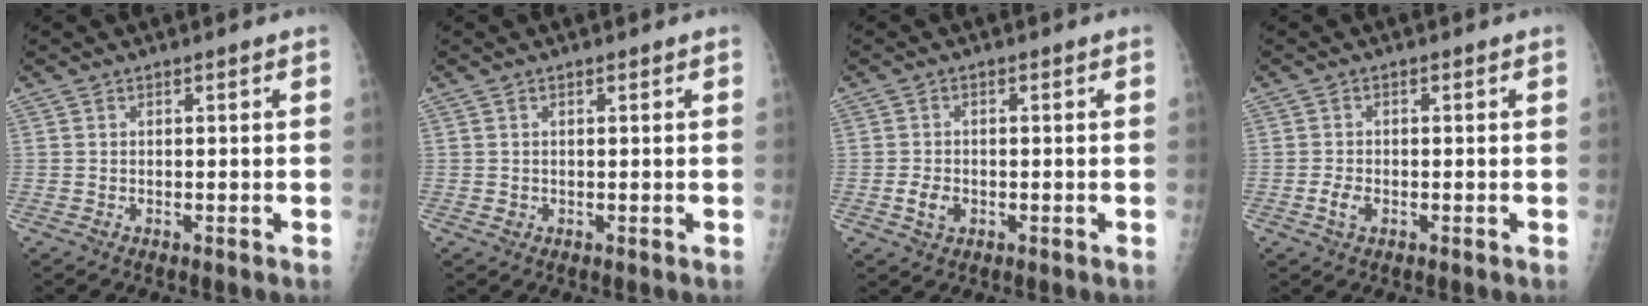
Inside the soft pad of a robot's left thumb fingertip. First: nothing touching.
{"total": 0.9, "force": [0.3, 0.7, 0.3], "torque": [0.002, 0.000, 0.005]}
{"total": 3.1, "force": [-0.8, 2.3, 1.9], "torque": [-0.030, 0.001, -0.013]}
{"total": 2.5, "force": [-0.8, 1.6, 1.7], "torque": [-0.031, 0.002, -0.016]}